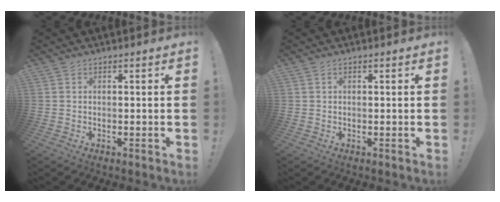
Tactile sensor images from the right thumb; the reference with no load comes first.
{"total": 0.5, "force": [0.2, 0.2, 0.4], "torque": [-0.001, -0.001, 0.001]}